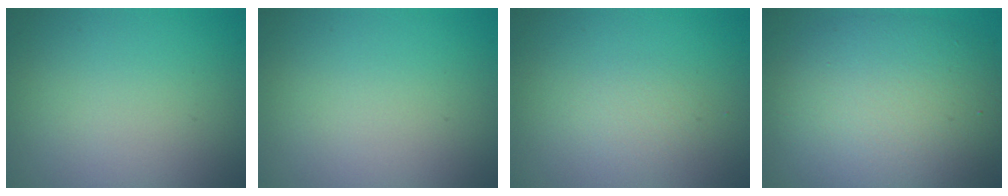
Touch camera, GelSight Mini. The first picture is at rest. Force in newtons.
{"total": 0.0}
{"total": 1.3, "press": 1.3, "slide": 0.1}
{"total": 9.7, "press": 9.6, "slide": 0.8}